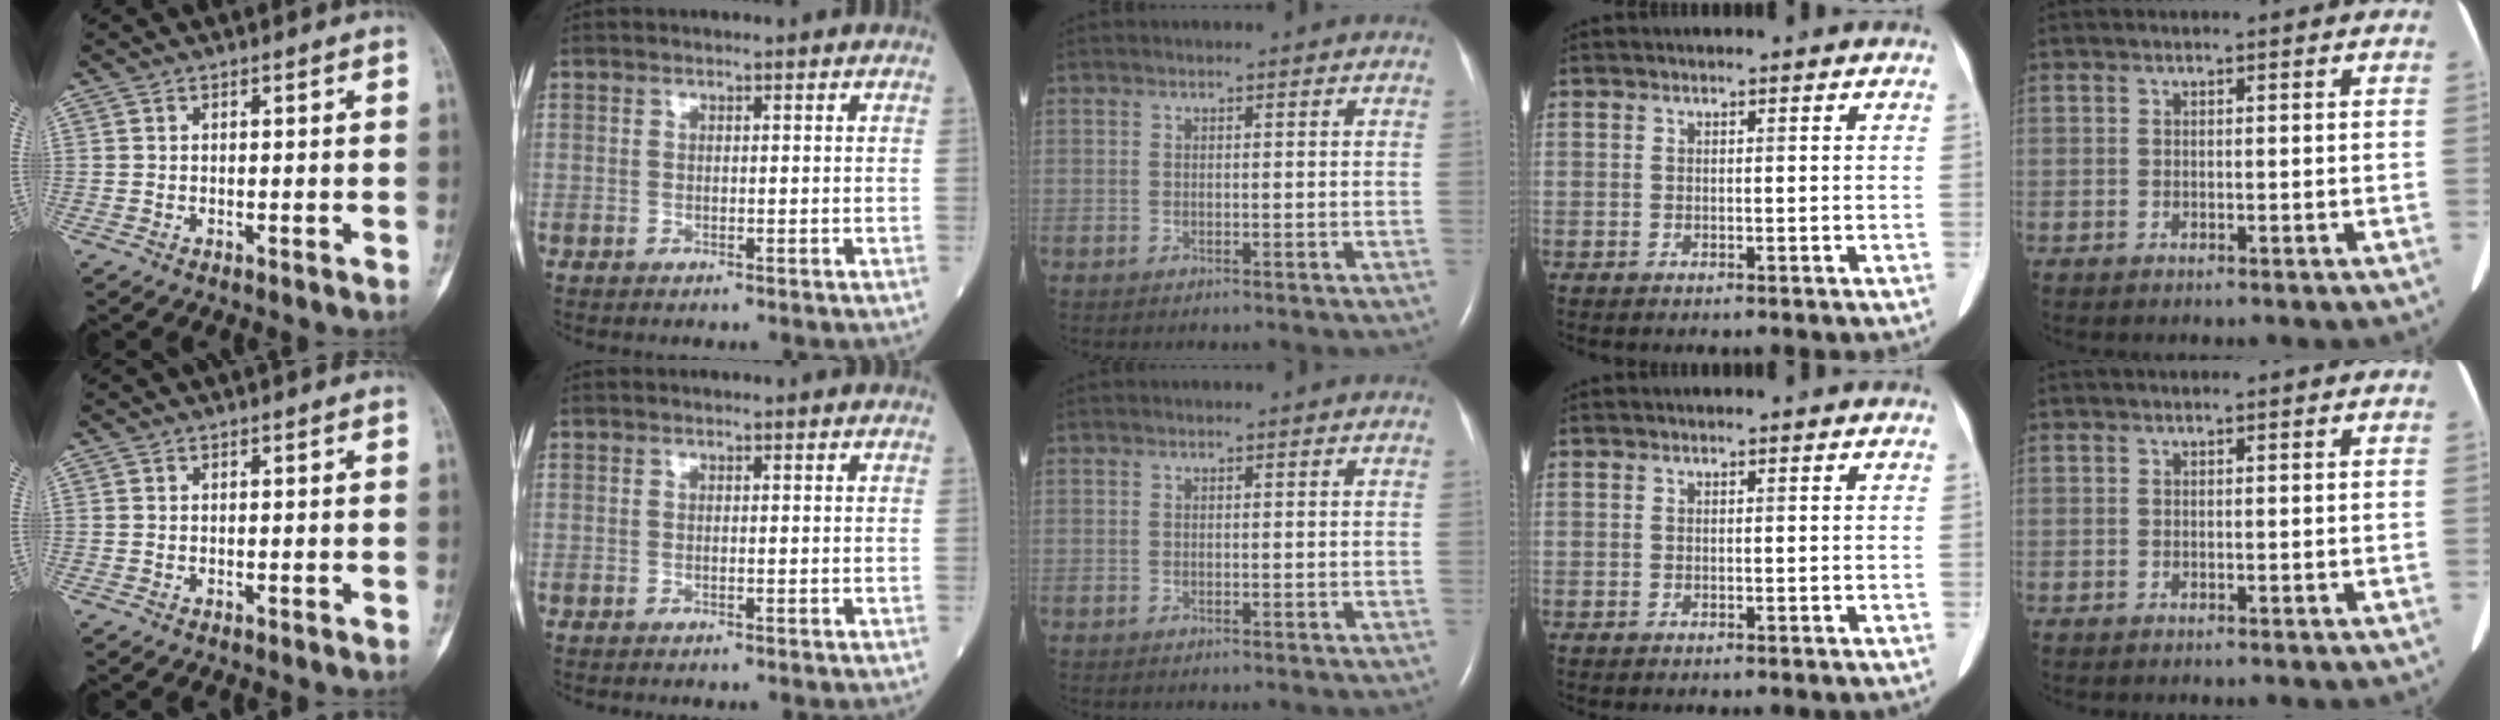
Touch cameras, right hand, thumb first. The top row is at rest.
{}